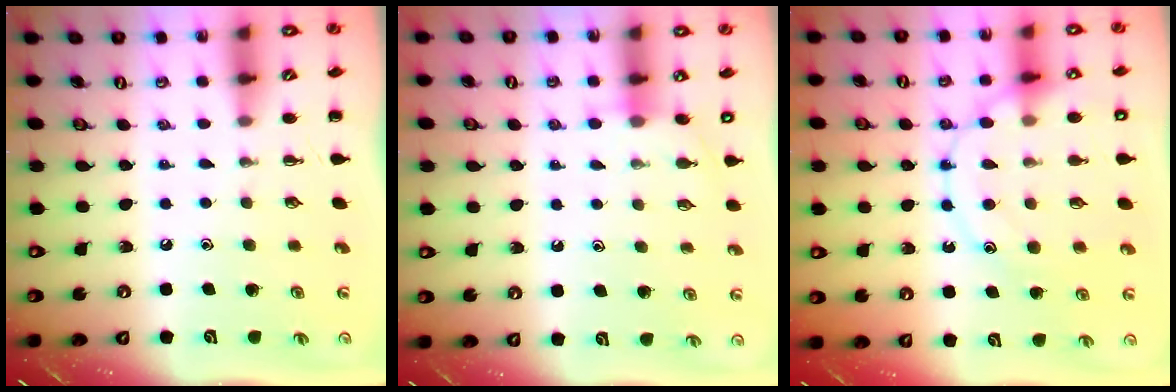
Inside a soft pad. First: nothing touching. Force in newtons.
{"total": 5.9, "press": 5.7, "slide": 1.3}
{"total": 15.7, "press": 15.7, "slide": 1.2}